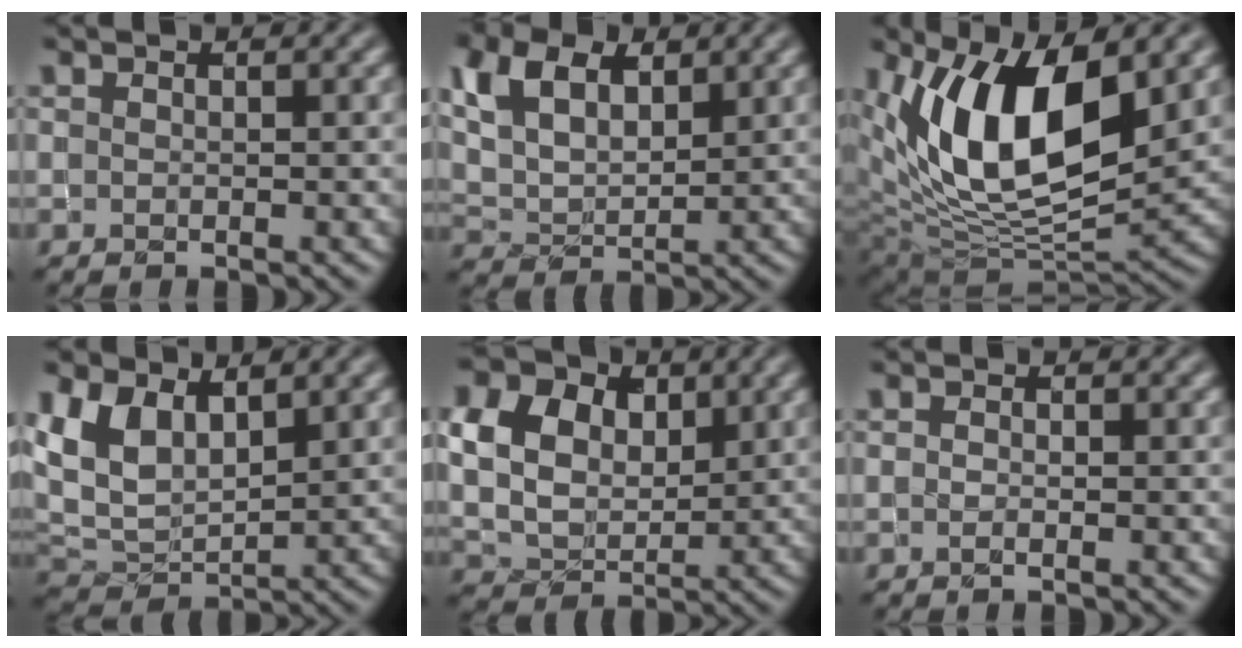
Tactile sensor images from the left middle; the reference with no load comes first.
{"total": 6.2, "force": [3.2, 3.5, 4.0], "torque": [-0.093, 0.005, 0.058]}
{"total": 13.2, "force": [4.6, 6.4, 10.7], "torque": [-0.175, -0.007, 0.078]}
{"total": 6.1, "force": [2.5, 3.7, 4.1], "torque": [-0.093, -0.006, 0.049]}
{"total": 13.8, "force": [6.3, 9.9, 7.2], "torque": [-0.169, 0.040, 0.107]}
{"total": 0.5, "force": [-0.3, 0.1, 0.4], "torque": [-0.011, -0.003, -0.007]}